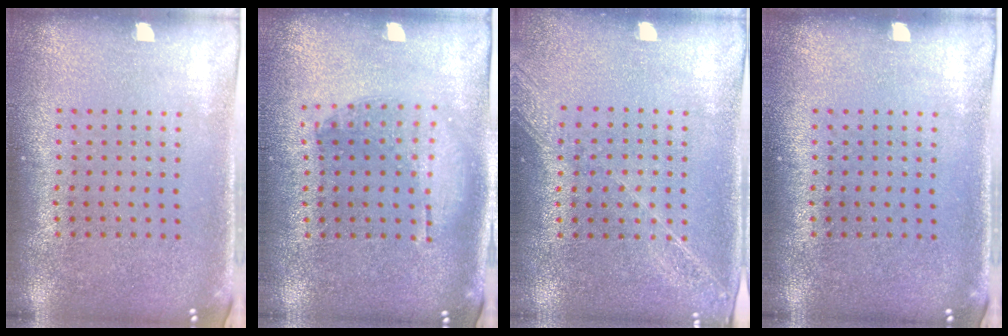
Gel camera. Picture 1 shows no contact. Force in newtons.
{"total": 1.1, "press": 1.0, "slide": 0.4}
{"total": 1.3, "press": 1.3, "slide": 0.4}
{"total": 0.0}